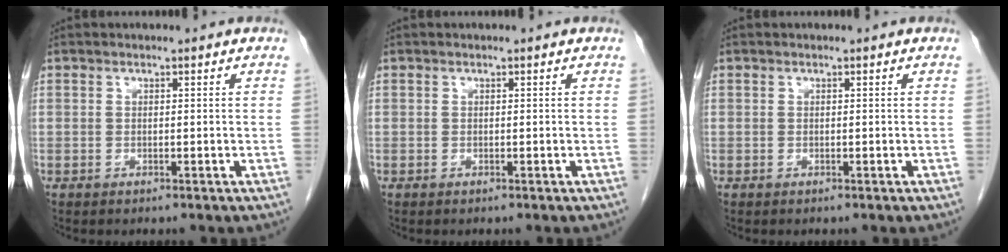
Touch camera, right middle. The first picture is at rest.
{"total": 0.0}
{"total": 0.0}